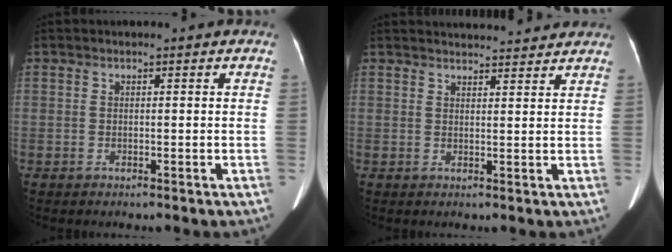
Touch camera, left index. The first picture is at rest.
{"total": 9.8, "force": [9.4, 1.0, 2.3], "torque": [-0.022, 0.007, 0.110]}